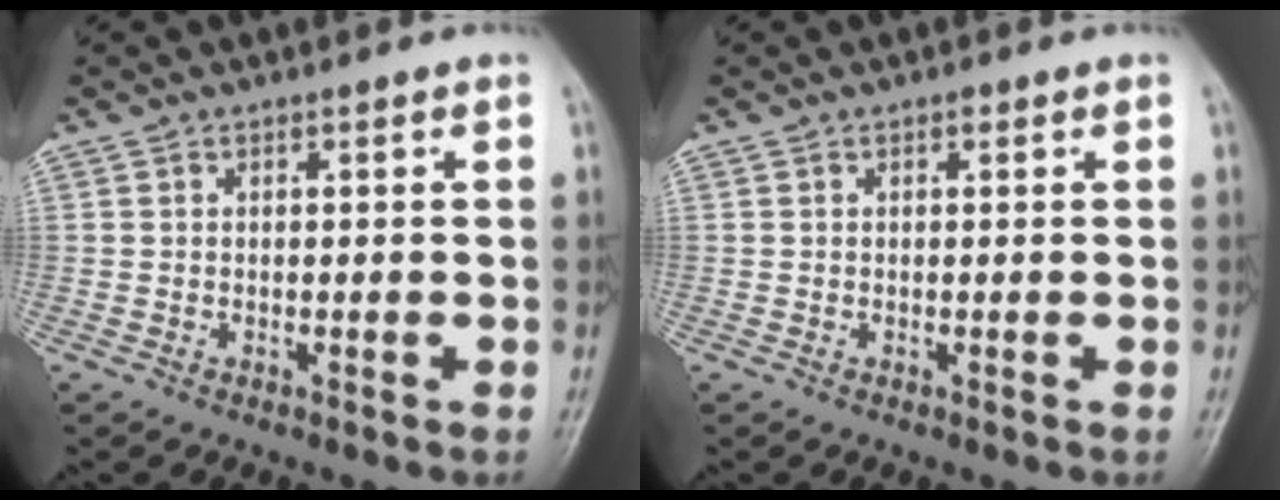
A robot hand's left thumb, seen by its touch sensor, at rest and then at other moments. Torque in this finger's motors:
{"motor_torque": [0.19, 0.08, 0.09, -0.10, 0.00]}